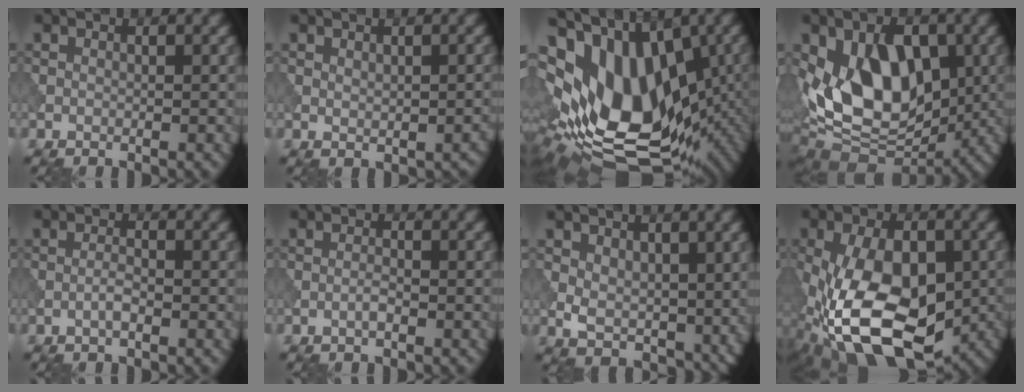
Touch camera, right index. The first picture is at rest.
{"total": 1.4, "force": [0.3, 0.9, 1.0], "torque": [-0.015, -0.005, 0.012]}
{"total": 17.2, "force": [1.2, 10.6, 13.5], "torque": [-0.188, -0.007, 0.050]}
{"total": 11.3, "force": [0.0, 7.0, 8.9], "torque": [-0.151, -0.004, -0.005]}
{"total": 1.3, "force": [-0.6, 0.3, 1.1], "torque": [-0.022, 0.004, -0.015]}
{"total": 1.0, "force": [-0.5, 0.2, 0.9], "torque": [-0.017, 0.002, -0.011]}
{"total": 4.5, "force": [1.4, 2.9, 3.2], "torque": [-0.059, -0.014, 0.029]}
{"total": 16.0, "force": [-4.6, 8.9, 12.5], "torque": [-0.240, -0.027, -0.069]}